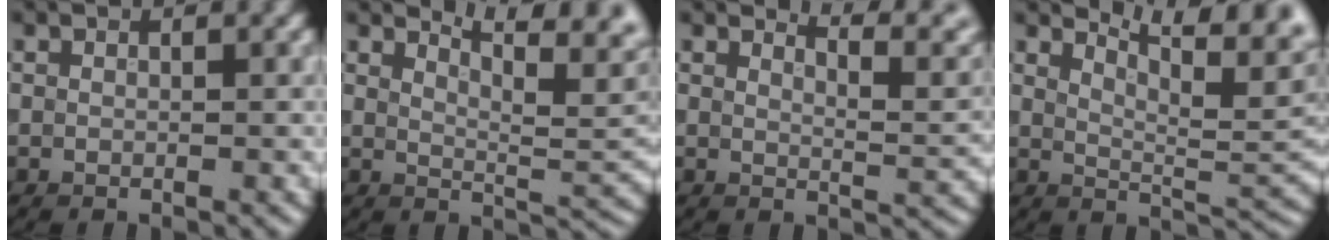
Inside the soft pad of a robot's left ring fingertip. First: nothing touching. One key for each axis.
{"total": 6.1, "fx": 3.8, "fy": 1.7, "fz": 4.5, "tx": -0.054, "ty": 0.009, "tz": 0.059}
{"total": 5.5, "fx": 4.4, "fy": 1.2, "fz": 3.2, "tx": -0.036, "ty": 0.011, "tz": 0.059}
{"total": 7.0, "fx": 4.1, "fy": 2.2, "fz": 5.2, "tx": -0.063, "ty": 0.009, "tz": 0.067}